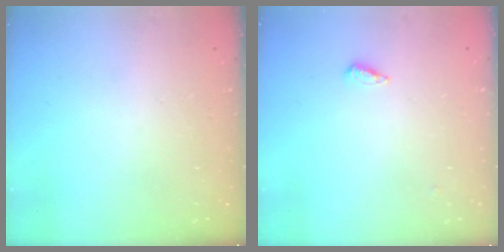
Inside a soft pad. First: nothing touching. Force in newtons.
{"total": 2.2, "press": 2.2, "slide": 0.5}